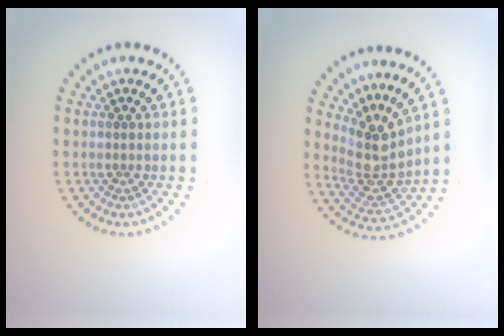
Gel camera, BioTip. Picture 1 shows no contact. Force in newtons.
{"total": 4.1, "press": 2.9, "slide": 2.9}